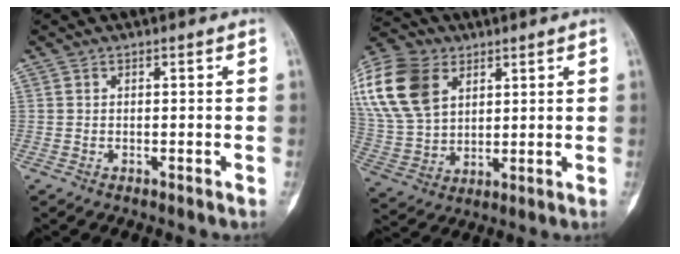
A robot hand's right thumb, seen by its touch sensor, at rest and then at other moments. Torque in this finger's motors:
{"motor_torque": [-1.03, 1.41, 1.34, 0.51, 0.12]}